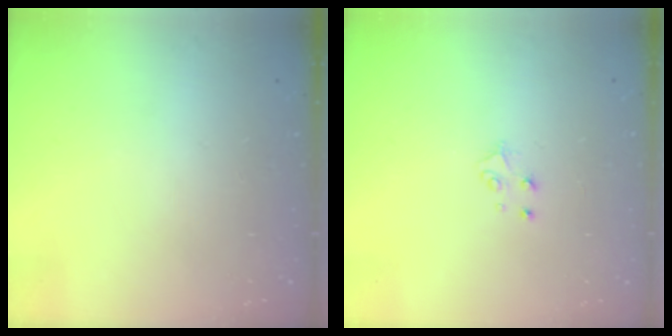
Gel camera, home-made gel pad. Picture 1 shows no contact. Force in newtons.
{"total": 4.8, "press": 4.8, "slide": 0.5}